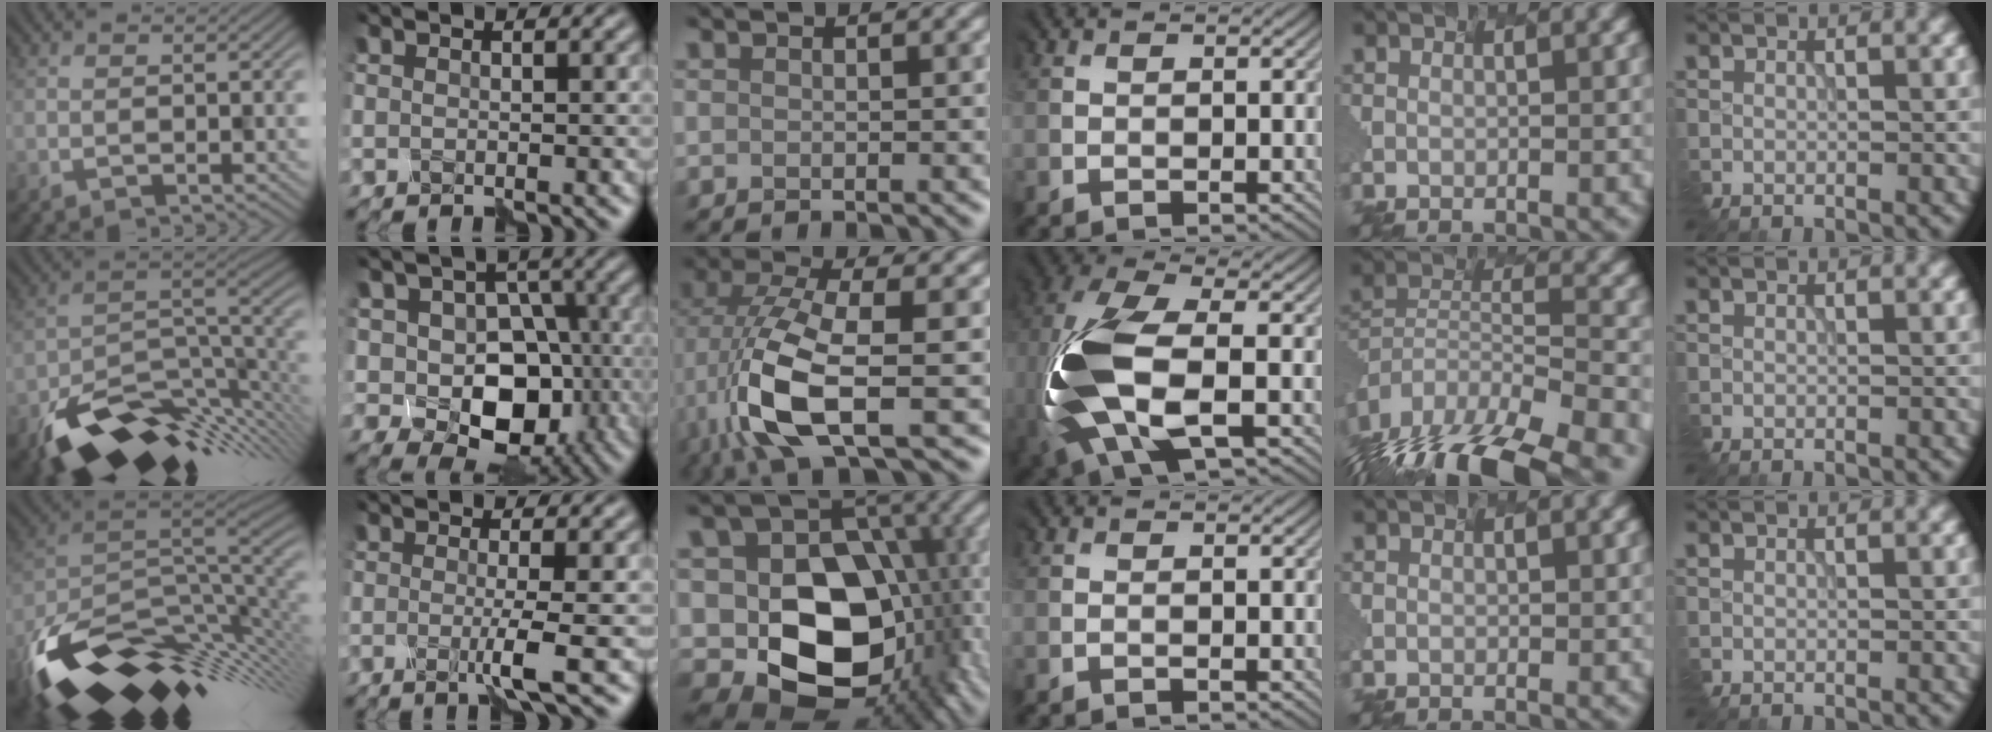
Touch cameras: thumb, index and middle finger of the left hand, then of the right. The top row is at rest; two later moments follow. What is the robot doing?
{"motion": "assemble", "object": "markers"}